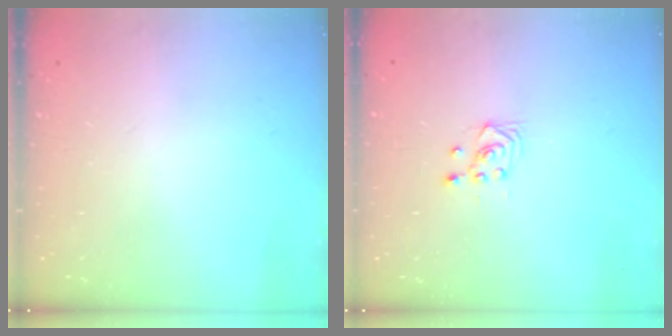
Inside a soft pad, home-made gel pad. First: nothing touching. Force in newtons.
{"total": 3.5, "press": 3.1, "slide": 1.6}